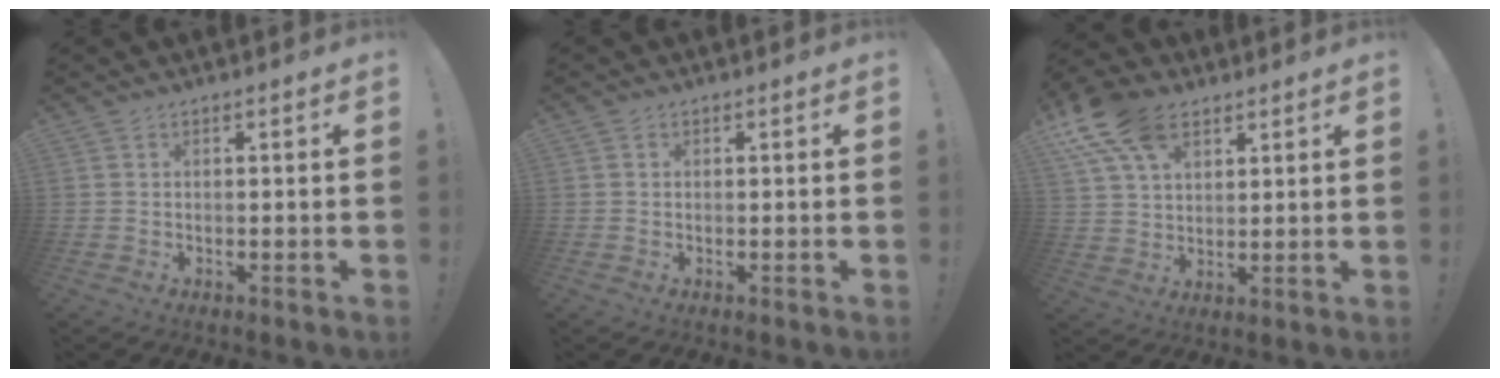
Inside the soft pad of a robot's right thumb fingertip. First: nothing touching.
{"total": 0.5, "force": [0.1, 0.5, 0.0], "torque": [-0.006, 0.004, 0.003]}
{"total": 14.3, "force": [8.0, 8.6, 8.1], "torque": [-0.150, -0.028, 0.152]}